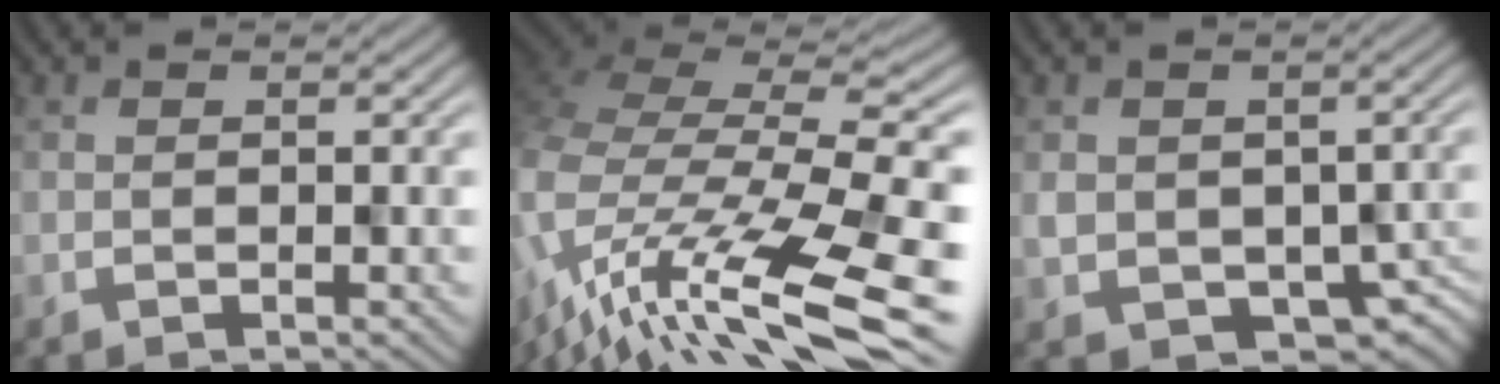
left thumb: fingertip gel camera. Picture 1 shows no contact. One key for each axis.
{"total": 14.1, "fx": -7.0, "fy": 5.1, "fz": 11.2, "tx": -0.273, "ty": 0.002, "tz": -0.105}
{"total": 6.0, "fx": -0.7, "fy": 4.6, "fz": 3.8, "tx": -0.067, "ty": -0.025, "tz": -0.002}